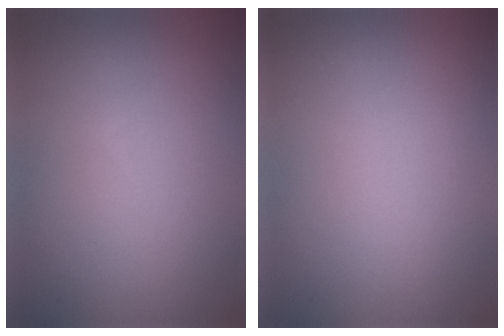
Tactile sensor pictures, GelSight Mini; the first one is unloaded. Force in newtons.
{"total": 0.0}